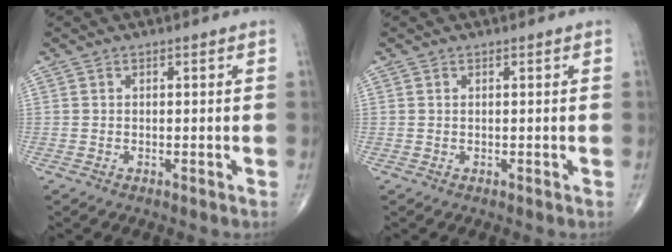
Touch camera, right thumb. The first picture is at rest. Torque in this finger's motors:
{"motor_torque": [0.27, -0.01, -0.07, -0.16, -0.03]}